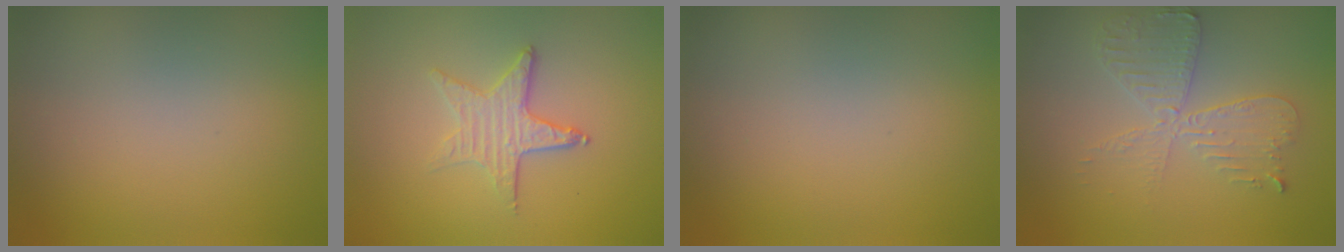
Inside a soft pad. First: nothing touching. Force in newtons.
{"total": 2.8, "press": 2.5, "slide": 1.3}
{"total": 0.0}
{"total": 4.1, "press": 3.6, "slide": 1.9}